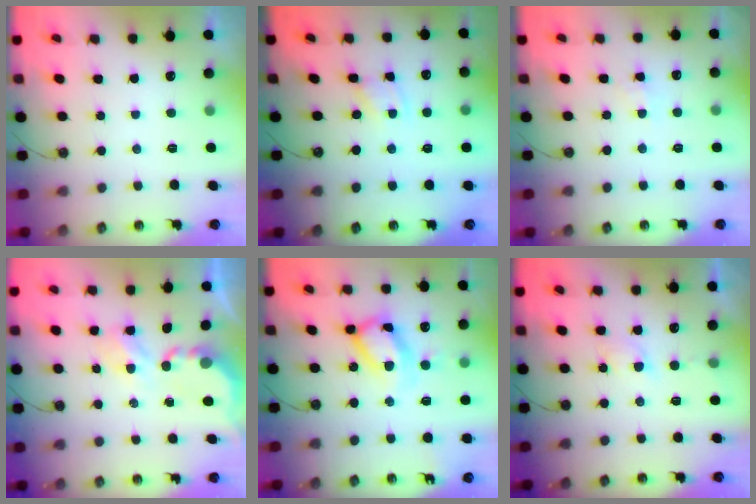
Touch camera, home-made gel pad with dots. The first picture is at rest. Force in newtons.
{"total": 1.3, "press": 1.3, "slide": 0.0}
{"total": 2.1, "press": 2.1, "slide": 0.3}
{"total": 4.1, "press": 4.0, "slide": 0.3}
{"total": 12.8, "press": 12.8, "slide": 1.5}
{"total": 3.4, "press": 3.4, "slide": 0.5}